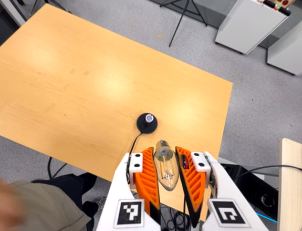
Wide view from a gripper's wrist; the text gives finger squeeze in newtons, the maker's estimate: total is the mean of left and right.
{"total": 18.7, "left": 20.2, "right": 17.1}